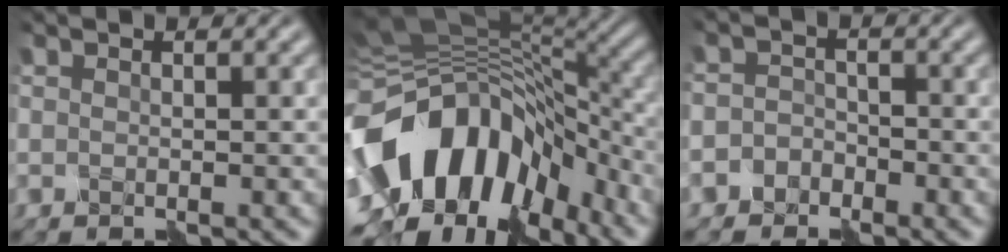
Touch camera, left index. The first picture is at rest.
{"total": 14.7, "force": [-5.0, 9.9, 9.6], "torque": [-0.188, 0.004, -0.088]}
{"total": 1.7, "force": [-1.2, 1.2, 0.1], "torque": [0.023, 0.010, -0.033]}